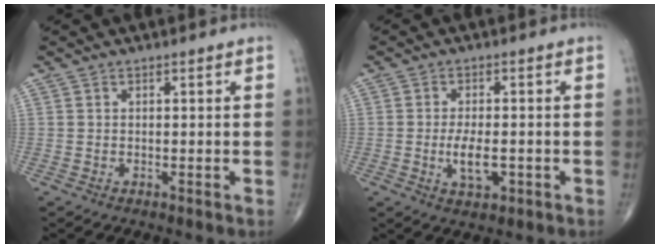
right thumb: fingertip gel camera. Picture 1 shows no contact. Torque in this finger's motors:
{"motor_torque": [1.03, 0.45, 0.85, -0.47, 0.21]}